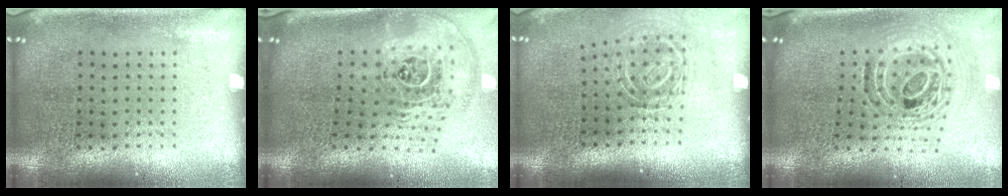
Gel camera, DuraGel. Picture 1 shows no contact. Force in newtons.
{"total": 2.7, "press": 1.8, "slide": 1.9}
{"total": 1.8, "press": 1.2, "slide": 1.4}
{"total": 1.2, "press": 1.1, "slide": 0.5}